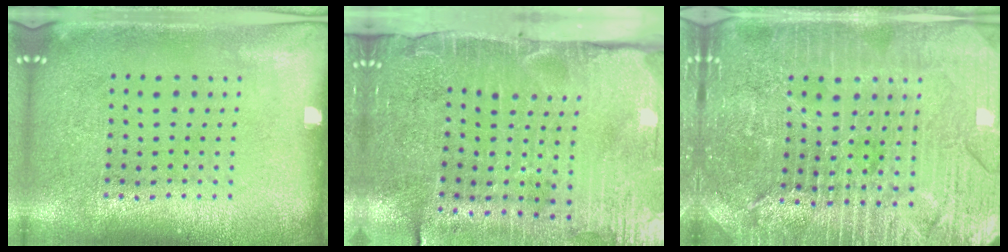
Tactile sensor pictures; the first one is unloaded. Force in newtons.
{"total": 4.7, "press": 3.8, "slide": 2.7}
{"total": 5.0, "press": 4.6, "slide": 1.9}